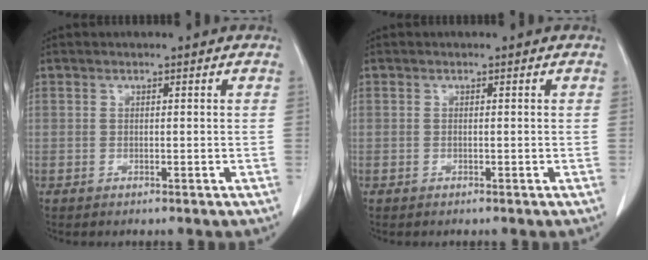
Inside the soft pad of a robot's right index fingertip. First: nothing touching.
{"total": 0.0}